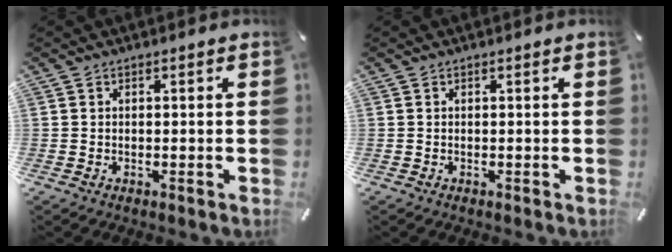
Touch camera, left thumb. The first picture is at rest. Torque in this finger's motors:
{"motor_torque": [0.00, 0.00, 0.00, 0.00, 0.00]}